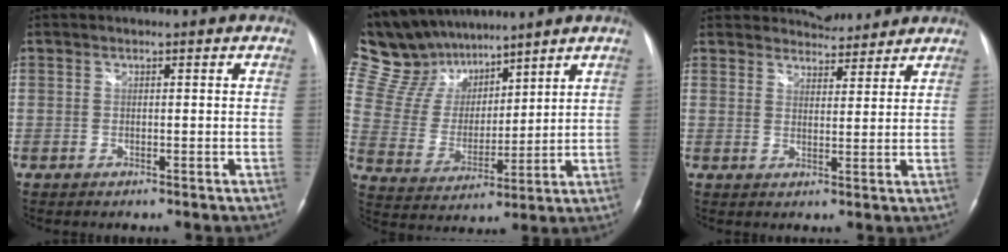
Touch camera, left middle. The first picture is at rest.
{"total": 14.4, "force": [12.5, 5.8, 4.3], "torque": [-0.095, 0.030, 0.243]}
{"total": 7.5, "force": [7.1, 2.0, 1.0], "torque": [-0.013, 0.013, 0.099]}